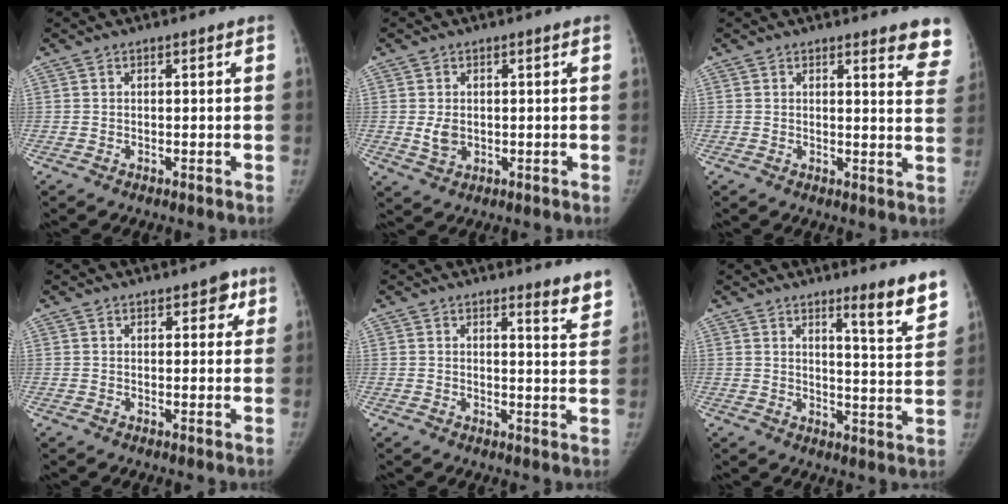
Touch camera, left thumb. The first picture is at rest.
{"total": 3.0, "force": [0.1, 2.3, 1.9], "torque": [-0.027, -0.006, 0.009]}
{"total": 8.5, "force": [7.1, 1.9, 4.3], "torque": [-0.016, -0.039, 0.058]}
{"total": 3.7, "force": [2.0, 2.1, 2.3], "torque": [0.002, -0.003, 0.019]}
{"total": 4.6, "force": [4.0, 0.8, 2.1], "torque": [-0.012, -0.033, 0.039]}
{"total": 8.5, "force": [6.2, 0.7, 5.8], "torque": [-0.062, -0.050, 0.086]}